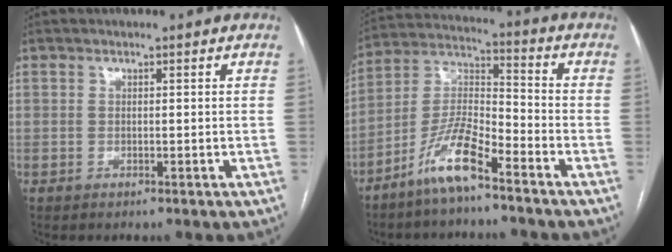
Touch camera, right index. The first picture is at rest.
{"total": 9.8, "force": [-6.7, 1.7, 6.9], "torque": [-0.146, 0.001, -0.134]}